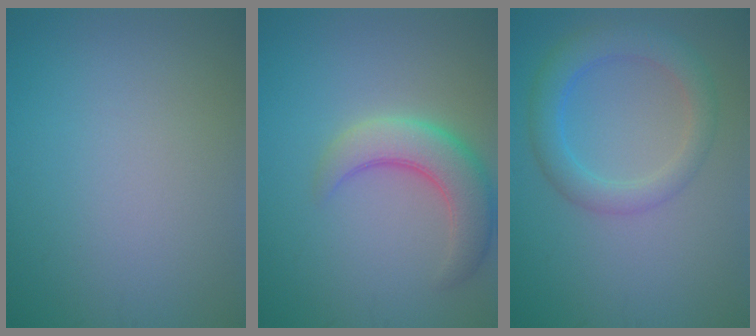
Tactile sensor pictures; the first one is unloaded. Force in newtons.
{"total": 5.2, "press": 5.2, "slide": 0.3}
{"total": 4.1, "press": 4.1, "slide": 0.1}